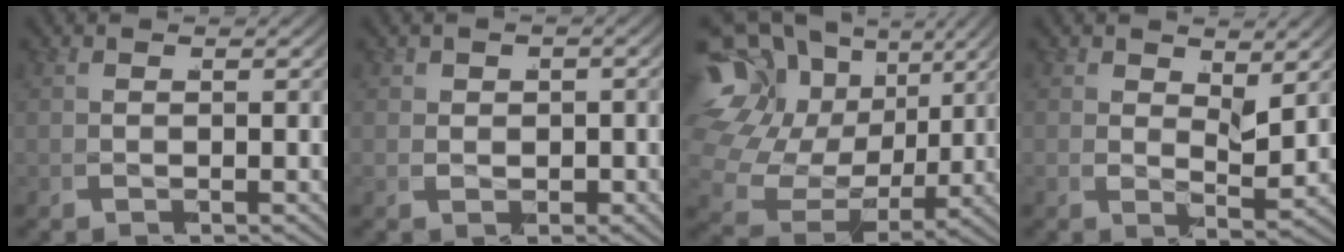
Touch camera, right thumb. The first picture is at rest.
{"total": 0.8, "force": [0.0, 0.2, -0.8], "torque": [0.016, 0.004, 0.005]}
{"total": 11.6, "force": [0.6, 9.4, 6.8], "torque": [-0.174, -0.011, 0.002]}
{"total": 1.3, "force": [1.2, -0.1, 0.5], "torque": [-0.012, -0.005, 0.021]}